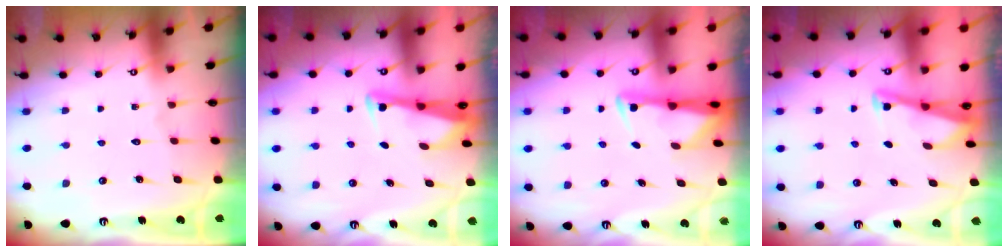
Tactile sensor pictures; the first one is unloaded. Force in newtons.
{"total": 2.8, "press": 2.7, "slide": 0.4}
{"total": 3.2, "press": 3.1, "slide": 0.5}
{"total": 3.0, "press": 3.0, "slide": 0.3}